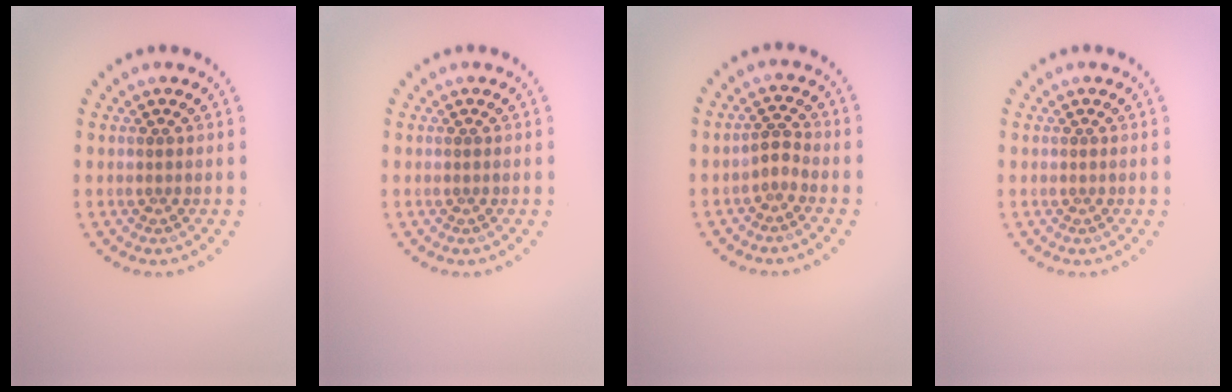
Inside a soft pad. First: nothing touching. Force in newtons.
{"total": 0.0}
{"total": 1.3, "press": 1.0, "slide": 0.9}
{"total": 0.0}